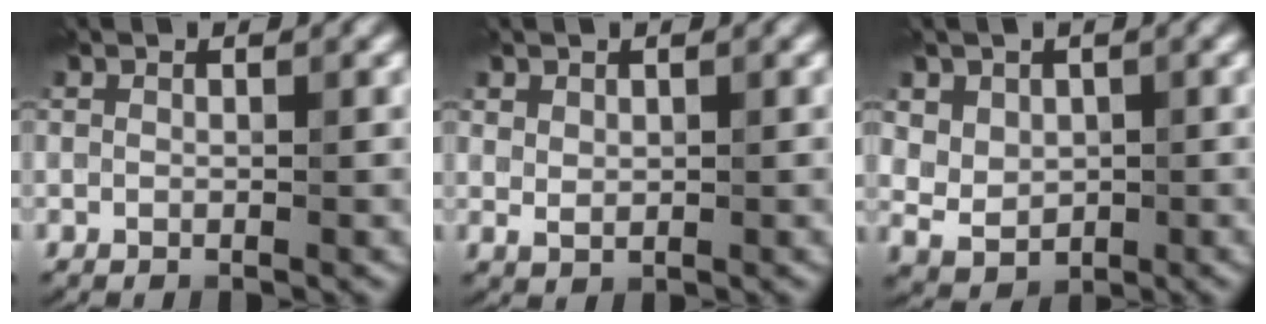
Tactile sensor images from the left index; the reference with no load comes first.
{"total": 1.3, "force": [0.8, 0.9, 0.6], "torque": [-0.009, -0.003, 0.019]}
{"total": 4.4, "force": [1.9, 3.5, 1.9], "torque": [-0.047, -0.003, 0.044]}